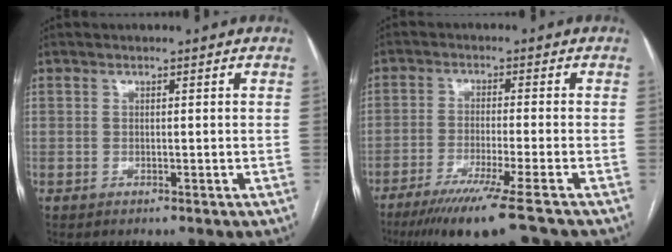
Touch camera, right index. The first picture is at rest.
{"total": 11.0, "force": [-8.2, -1.1, 7.2], "torque": [-0.105, -0.032, -0.130]}